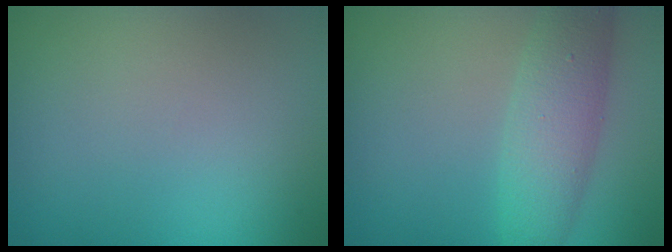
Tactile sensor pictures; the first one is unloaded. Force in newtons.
{"total": 4.7, "press": 4.7, "slide": 0.2}